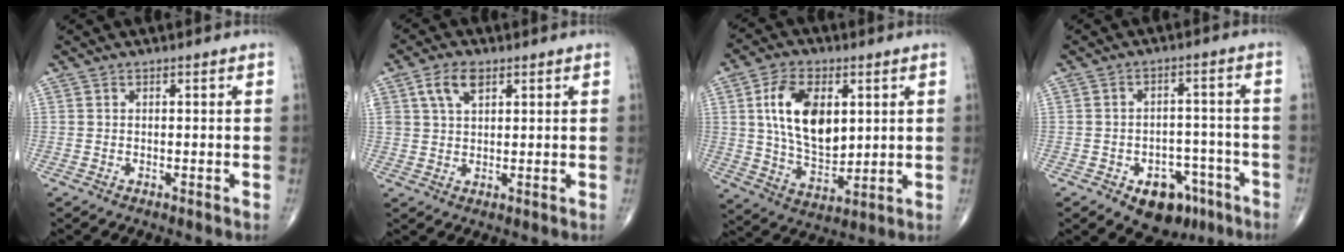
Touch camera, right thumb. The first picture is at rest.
{"total": 5.7, "force": [2.7, 3.2, 3.9], "torque": [-0.069, -0.002, 0.053]}
{"total": 15.0, "force": [3.5, 8.7, 11.7], "torque": [-0.188, -0.018, 0.069]}
{"total": 10.2, "force": [-5.6, 6.6, 5.4], "torque": [-0.037, 0.041, -0.070]}